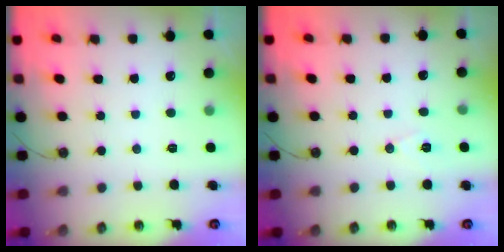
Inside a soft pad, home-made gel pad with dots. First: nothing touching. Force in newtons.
{"total": 7.1, "press": 5.5, "slide": 4.5}